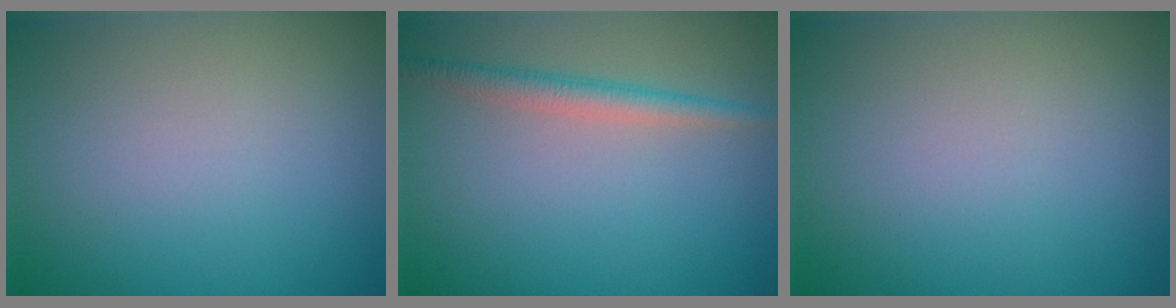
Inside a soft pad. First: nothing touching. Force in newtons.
{"total": 2.4, "press": 2.4, "slide": 0.0}
{"total": 0.0}